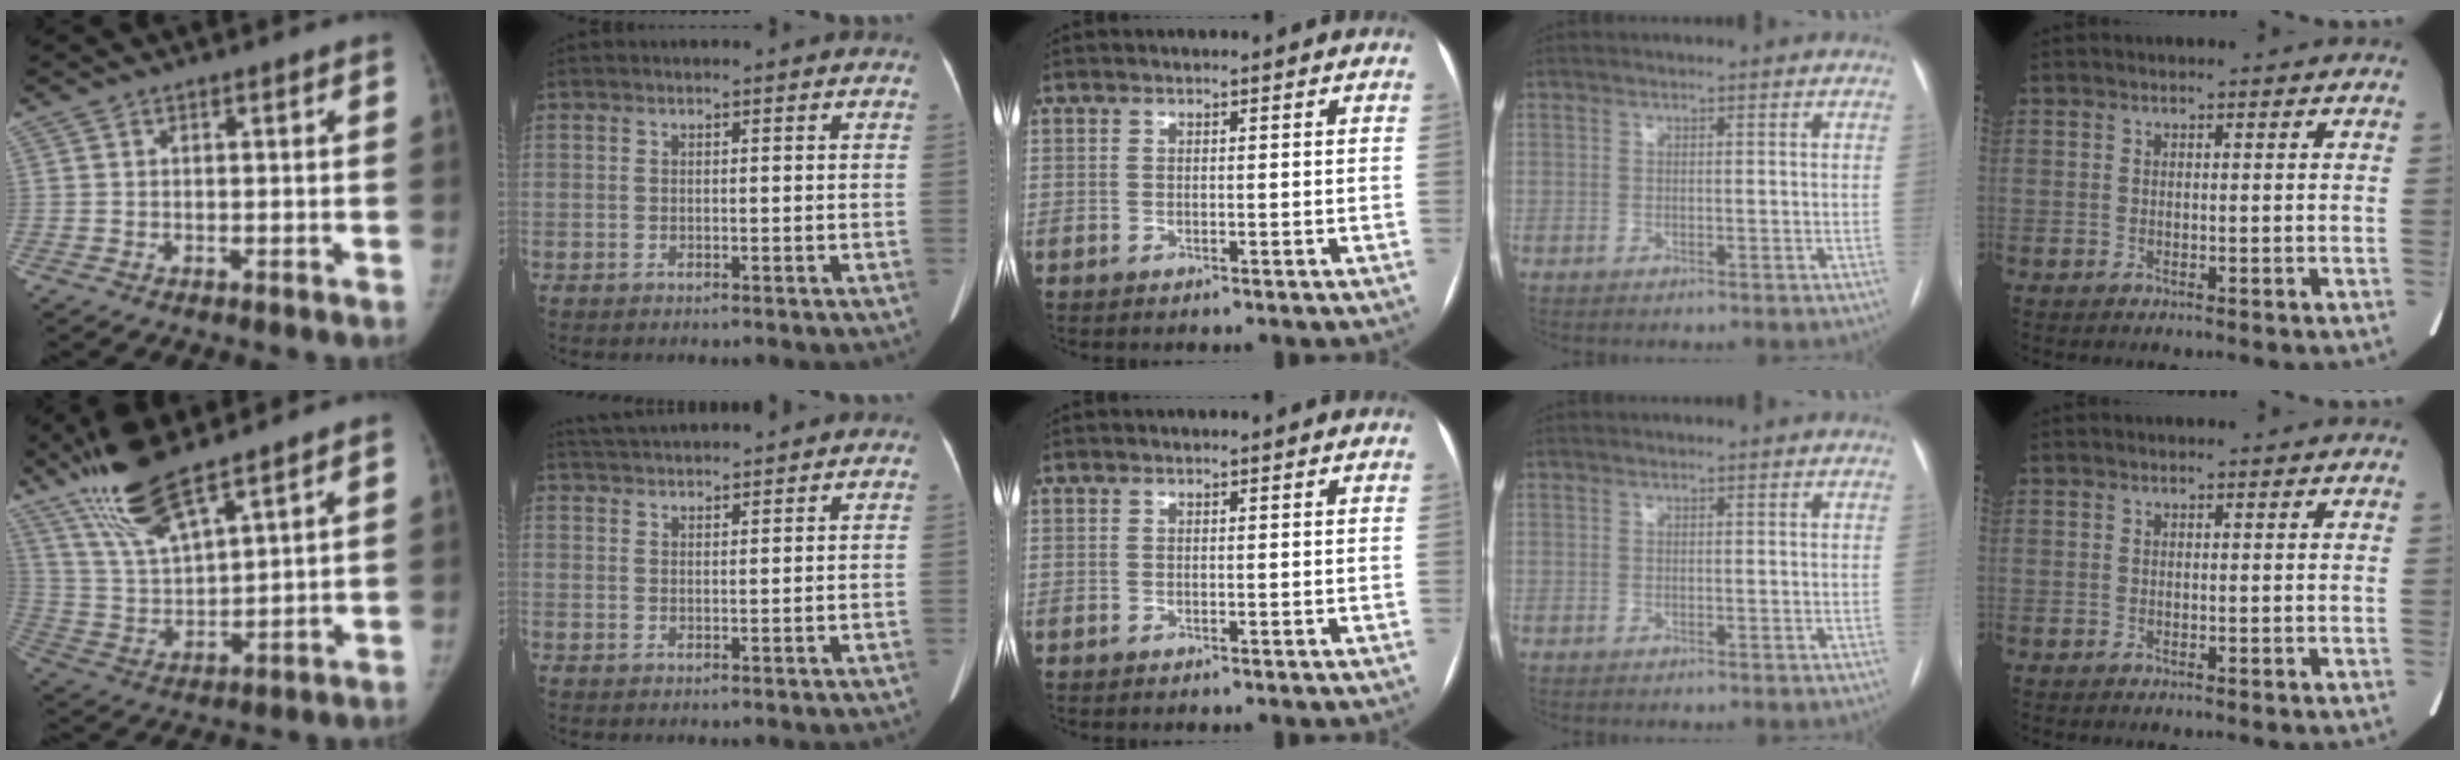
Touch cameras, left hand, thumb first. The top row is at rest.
{"thumb": {"total": 14.4, "force": [10.6, 3.2, 9.3], "torque": [-0.177, -0.044, 0.219]}, "index": {"total": 9.6, "force": [9.1, 0.4, 3.2], "torque": [-0.060, 0.025, 0.140]}}